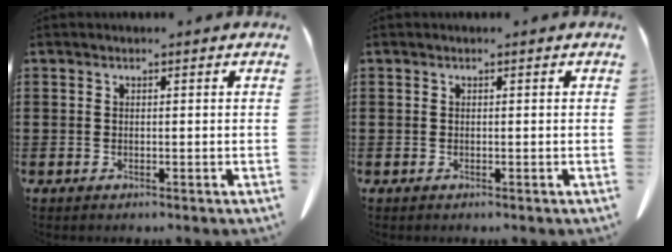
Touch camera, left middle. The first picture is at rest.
{"total": 0.0}